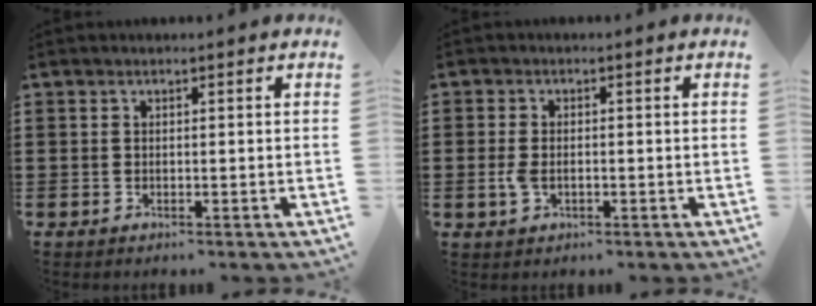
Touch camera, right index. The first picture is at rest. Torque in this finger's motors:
{"motor_torque": [-0.16, 0.25, -0.06, 0.00]}